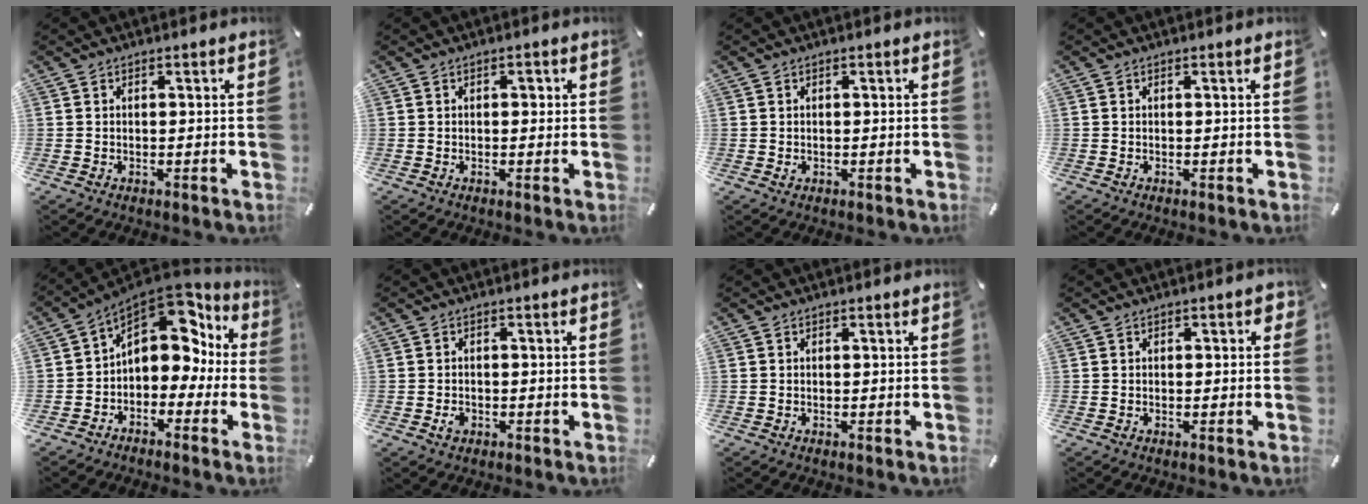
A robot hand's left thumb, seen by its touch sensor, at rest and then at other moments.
{"total": 1.5, "force": [0.2, 1.0, 1.0], "torque": [-0.013, 0.005, -0.001]}
{"total": 0.7, "force": [-0.1, 0.6, 0.3], "torque": [-0.006, 0.002, -0.003]}
{"total": 0.0}
{"total": 13.3, "force": [3.9, 9.1, 8.9], "torque": [-0.129, -0.029, 0.065]}
{"total": 2.0, "force": [-0.7, 1.5, 1.0], "torque": [-0.018, 0.004, -0.013]}
{"total": 0.0}
{"total": 1.2, "force": [-0.1, 0.8, 0.8], "torque": [-0.007, 0.003, -0.005]}